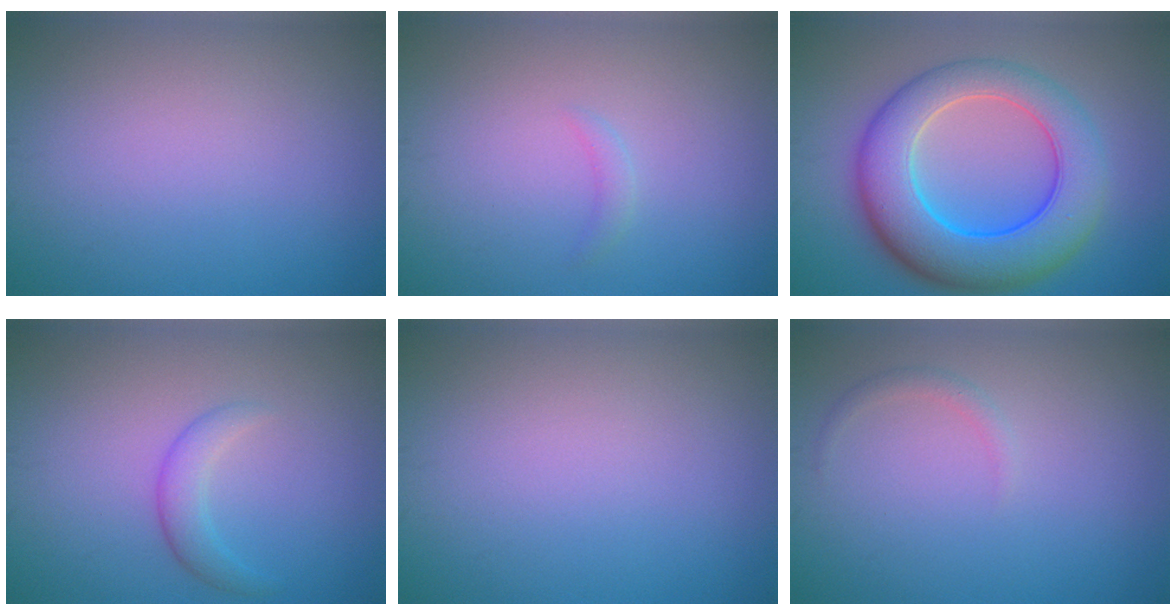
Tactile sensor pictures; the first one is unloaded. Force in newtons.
{"total": 0.8, "press": 0.8, "slide": 0.1}
{"total": 10.5, "press": 10.5, "slide": 0.3}
{"total": 2.1, "press": 2.1, "slide": 0.1}
{"total": 0.0}
{"total": 0.9, "press": 0.9, "slide": 0.0}